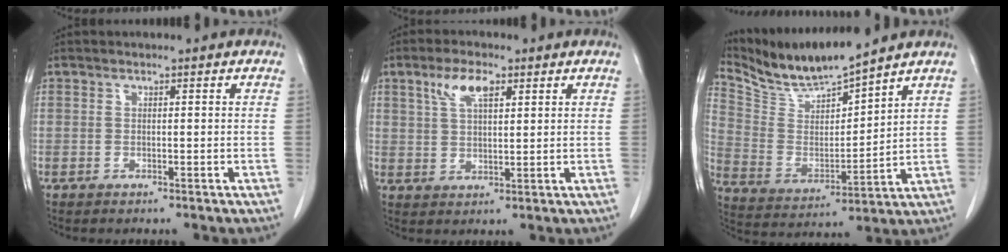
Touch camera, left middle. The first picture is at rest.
{"total": 5.6, "force": [3.0, 2.1, 4.2], "torque": [-0.089, 0.008, 0.059]}
{"total": 11.2, "force": [10.6, -0.5, 3.5], "torque": [-0.083, -0.007, 0.218]}